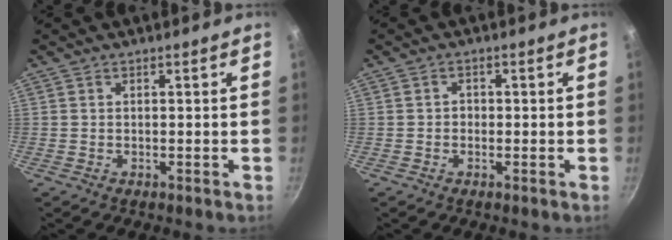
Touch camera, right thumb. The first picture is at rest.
{"total": 1.4, "force": [-0.2, 1.3, 0.6], "torque": [-0.006, 0.004, -0.006]}